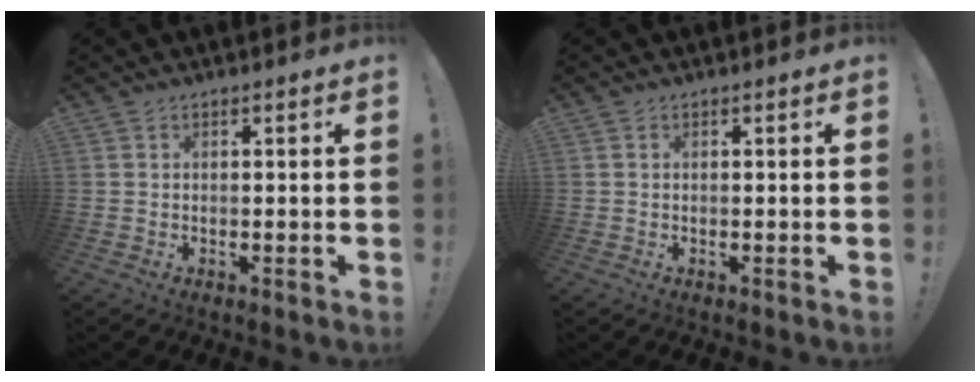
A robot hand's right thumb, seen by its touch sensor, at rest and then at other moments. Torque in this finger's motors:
{"motor_torque": [0.05, 0.06, 0.05, -0.12, 0.00]}